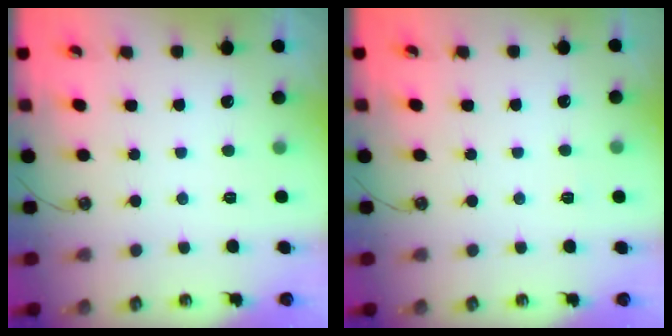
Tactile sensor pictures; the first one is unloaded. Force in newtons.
{"total": 2.5, "press": 2.5, "slide": 0.4}